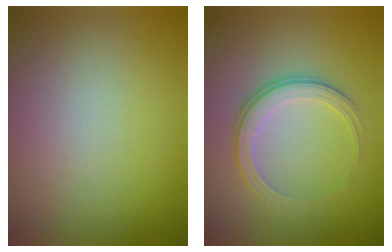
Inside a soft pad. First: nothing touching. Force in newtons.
{"total": 3.8, "press": 2.7, "slide": 2.7}